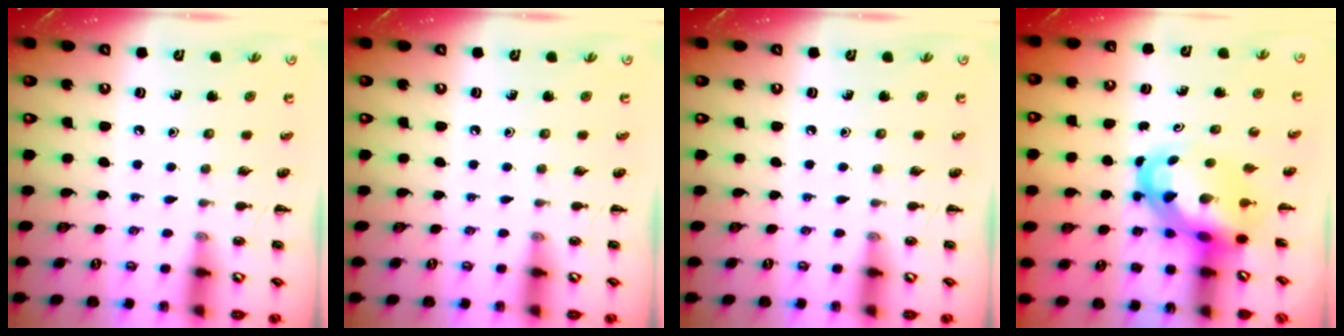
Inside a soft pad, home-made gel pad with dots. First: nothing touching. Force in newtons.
{"total": 0.0}
{"total": 0.0}
{"total": 6.2, "press": 6.0, "slide": 1.6}